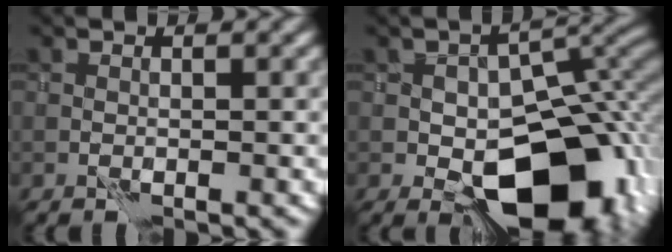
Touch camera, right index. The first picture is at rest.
{"total": 13.1, "force": [-4.5, 7.7, 9.6], "torque": [-0.103, -0.001, -0.067]}